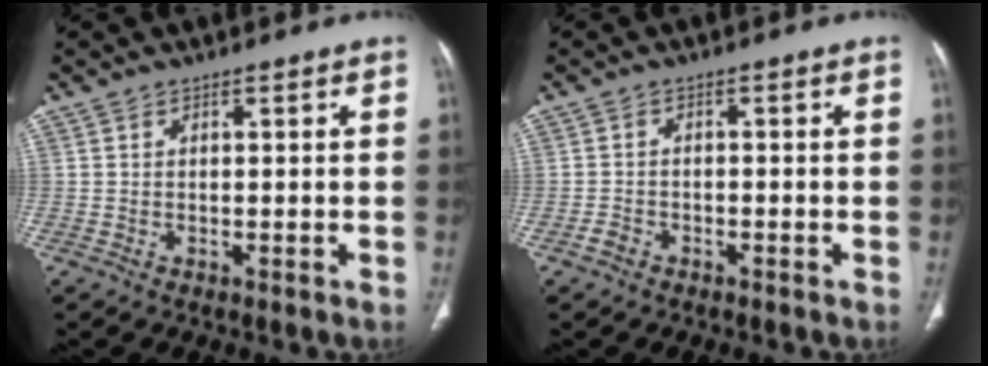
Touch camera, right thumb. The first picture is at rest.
{"total": 1.9, "force": [-1.3, 1.2, 0.7], "torque": [-0.019, 0.009, -0.024]}